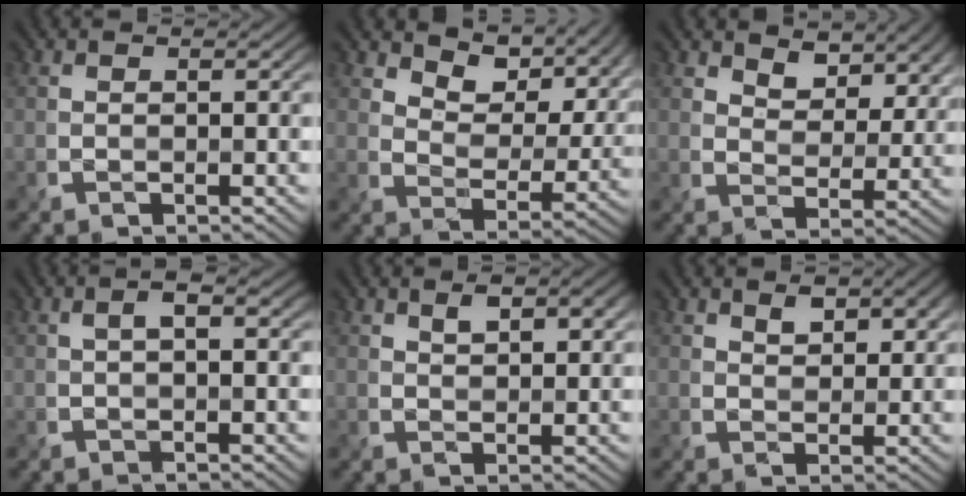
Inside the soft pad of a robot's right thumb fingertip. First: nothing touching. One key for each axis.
{"total": 10.2, "fx": 6.2, "fy": 5.3, "fz": 6.1, "tx": -0.111, "ty": -0.001, "tz": 0.099}
{"total": 6.1, "fx": 4.2, "fy": 3.3, "fz": 2.9, "tx": -0.056, "ty": -0.008, "tz": 0.070}
{"total": 2.3, "fx": 0.5, "fy": 0.8, "fz": 2.1, "tx": -0.041, "ty": 0.005, "tz": 0.008}
{"total": 3.3, "fx": 1.8, "fy": 1.5, "fz": 2.3, "tx": -0.044, "ty": 0.002, "tz": 0.036}
{"total": 3.1, "fx": 1.9, "fy": 1.7, "fz": 1.8, "tx": -0.030, "ty": -0.005, "tz": 0.034}